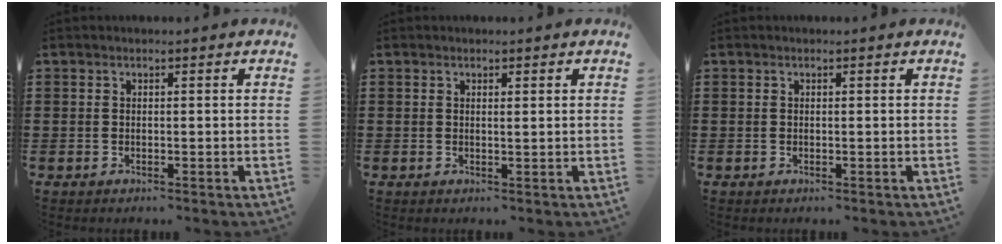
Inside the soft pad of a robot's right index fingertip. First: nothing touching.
{"total": 0.6, "force": [0.3, 0.1, 0.5], "torque": [-0.010, -0.001, 0.007]}
{"total": 0.0}